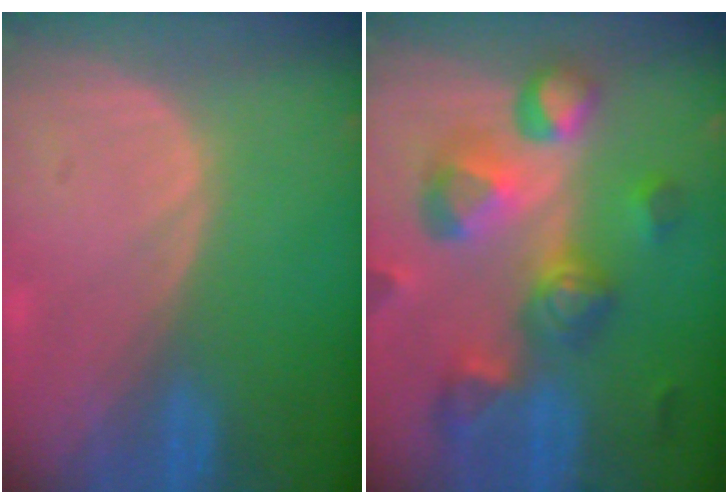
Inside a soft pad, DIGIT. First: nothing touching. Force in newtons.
{"total": 11.2, "press": 10.0, "slide": 5.0}